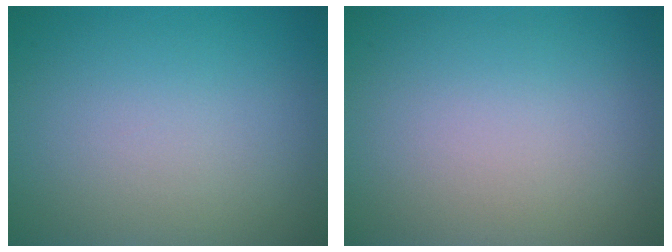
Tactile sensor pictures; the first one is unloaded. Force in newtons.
{"total": 0.0}